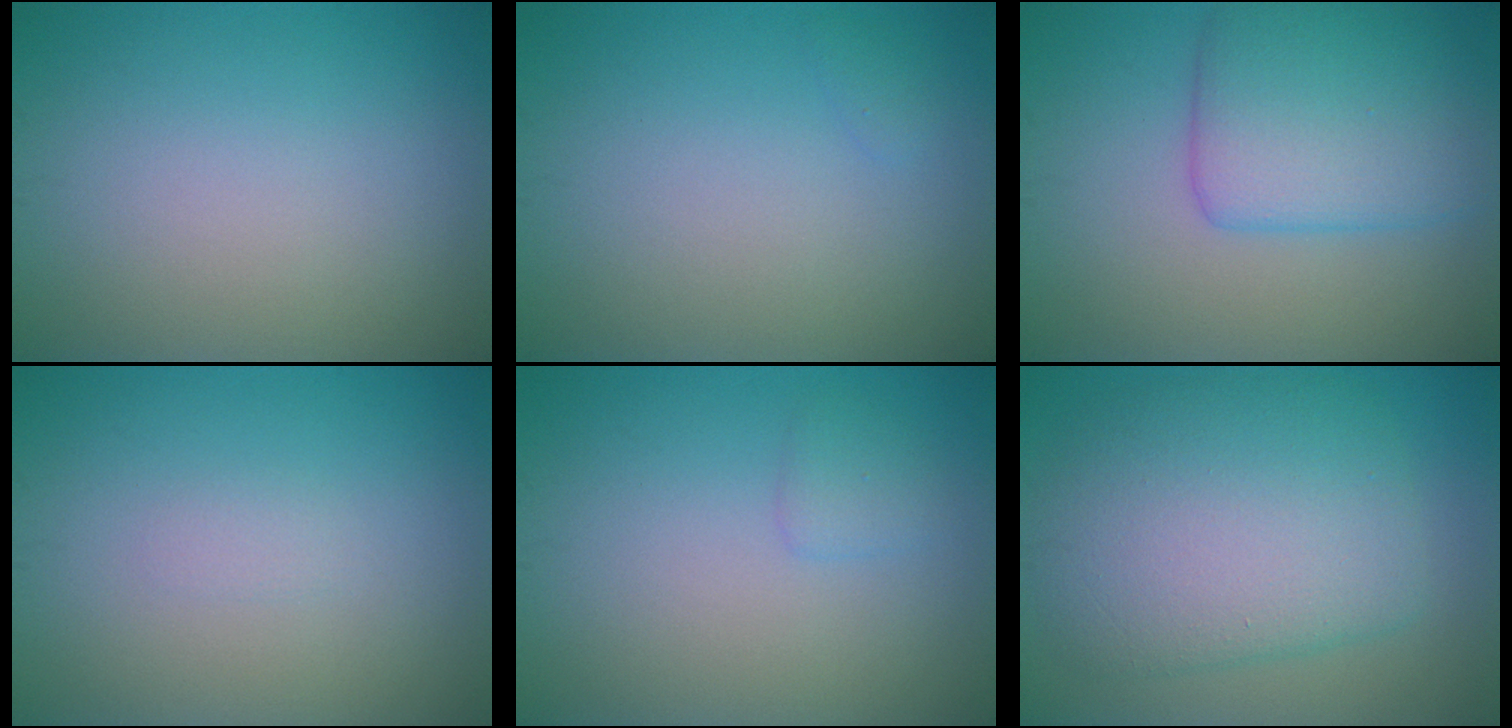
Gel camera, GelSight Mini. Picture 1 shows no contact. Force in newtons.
{"total": 0.5, "press": 0.5, "slide": 0.0}
{"total": 6.0, "press": 6.0, "slide": 0.1}
{"total": 0.7, "press": 0.7, "slide": 0.1}
{"total": 1.0, "press": 1.0, "slide": 0.1}
{"total": 8.6, "press": 8.6, "slide": 0.3}